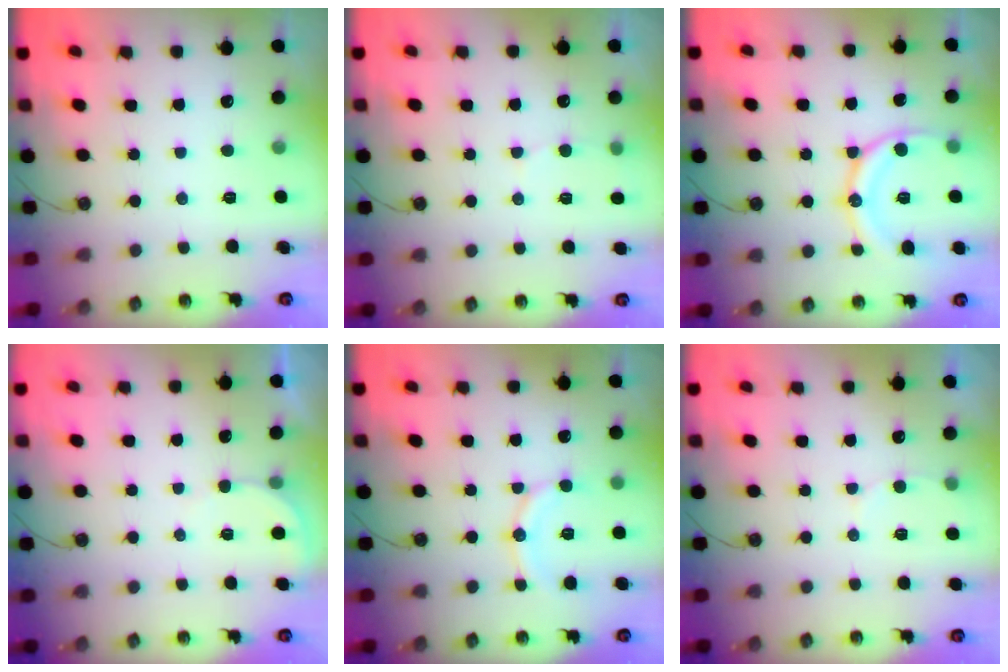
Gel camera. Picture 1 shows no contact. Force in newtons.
{"total": 4.3, "press": 4.2, "slide": 0.9}
{"total": 13.4, "press": 13.4, "slide": 0.8}
{"total": 2.6, "press": 2.6, "slide": 0.2}
{"total": 11.4, "press": 11.1, "slide": 2.7}
{"total": 5.1, "press": 5.1, "slide": 0.5}